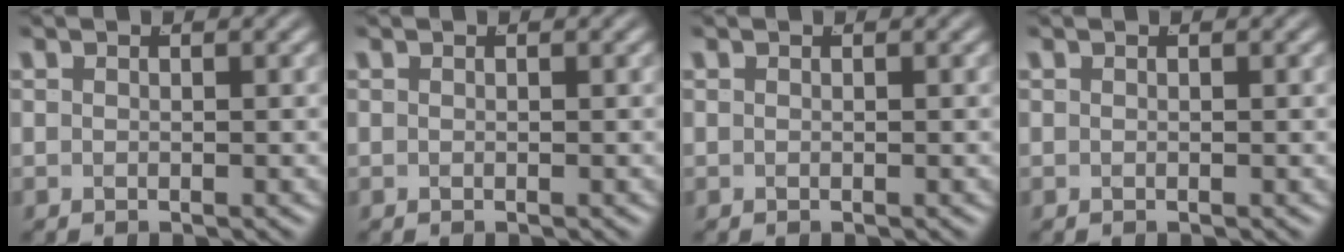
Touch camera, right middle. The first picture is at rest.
{"total": 0.0}
{"total": 0.0}
{"total": 0.0}